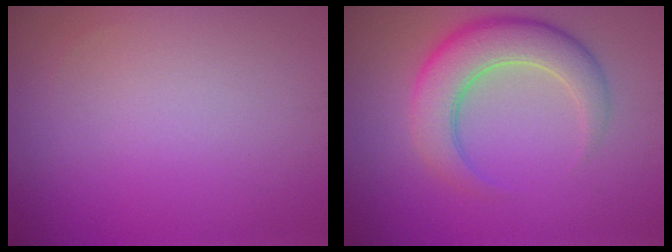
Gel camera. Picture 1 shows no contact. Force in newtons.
{"total": 5.8, "press": 5.8, "slide": 0.5}